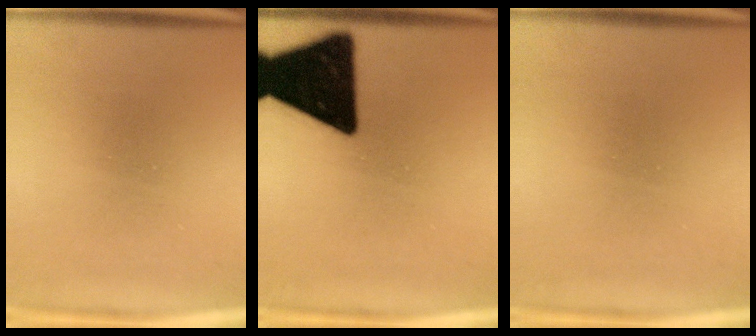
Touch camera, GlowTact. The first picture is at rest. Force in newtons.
{"total": 19.0}
{"total": 1.6}